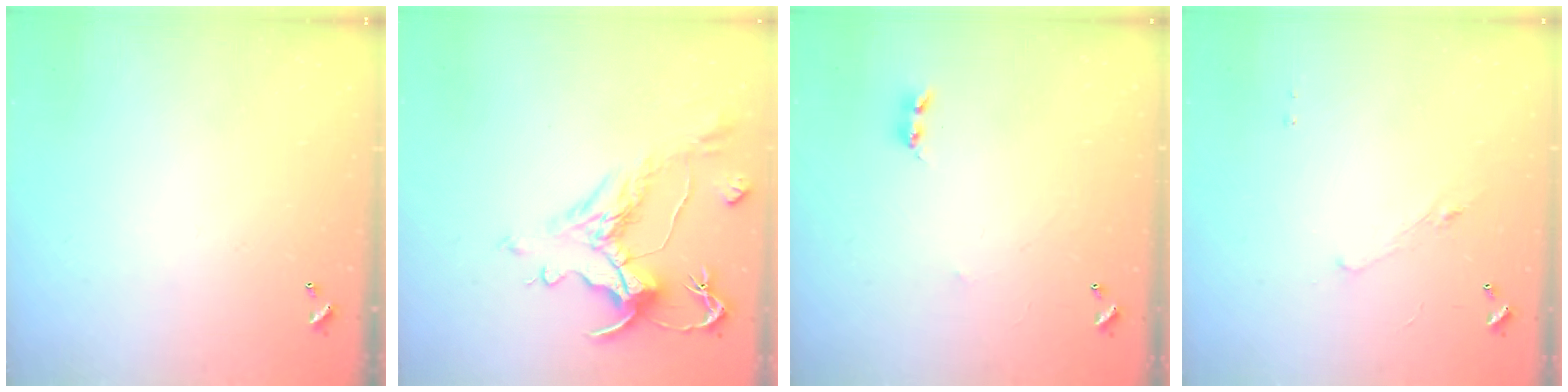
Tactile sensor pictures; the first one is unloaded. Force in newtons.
{"total": 2.0, "press": 1.5, "slide": 1.4}
{"total": 1.6, "press": 1.6, "slide": 0.4}
{"total": 1.3, "press": 1.2, "slide": 0.6}